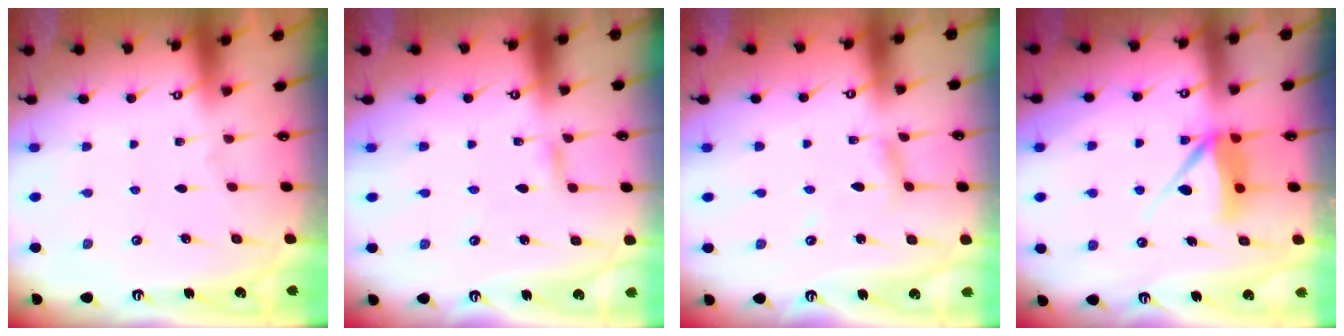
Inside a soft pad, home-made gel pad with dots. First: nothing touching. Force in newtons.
{"total": 2.7, "press": 2.7, "slide": 0.2}
{"total": 4.8, "press": 4.7, "slide": 0.3}
{"total": 7.4, "press": 7.4, "slide": 0.8}